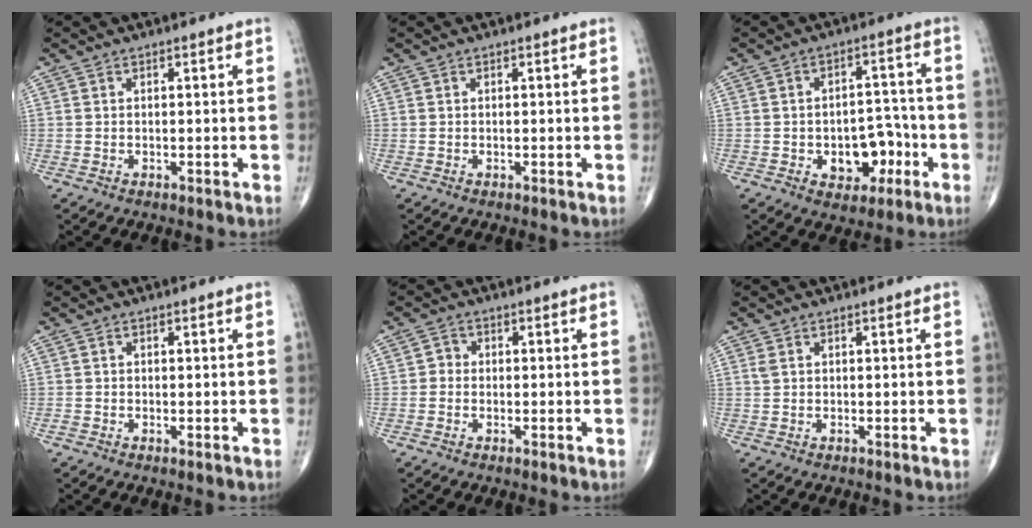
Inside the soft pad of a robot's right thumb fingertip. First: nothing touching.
{"total": 0.0}
{"total": 9.1, "force": [-2.9, 6.2, 6.0], "torque": [-0.045, 0.036, -0.034]}
{"total": 0.6, "force": [-0.3, 0.4, 0.4], "torque": [-0.011, -0.003, -0.007]}
{"total": 1.6, "force": [-0.4, 1.4, 0.6], "torque": [0.002, 0.006, -0.014]}
{"total": 0.9, "force": [0.4, 0.4, 0.6], "torque": [-0.016, 0.008, 0.011]}